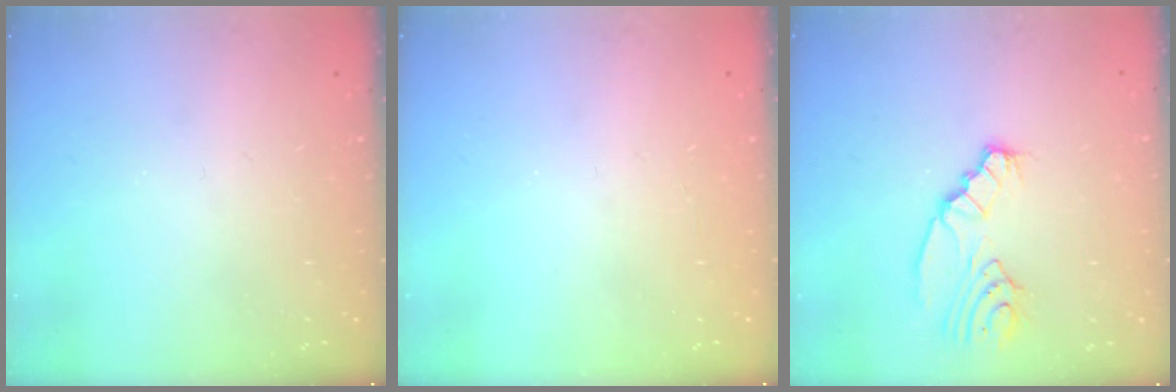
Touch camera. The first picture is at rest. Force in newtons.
{"total": 0.0}
{"total": 5.1, "press": 5.1, "slide": 0.6}